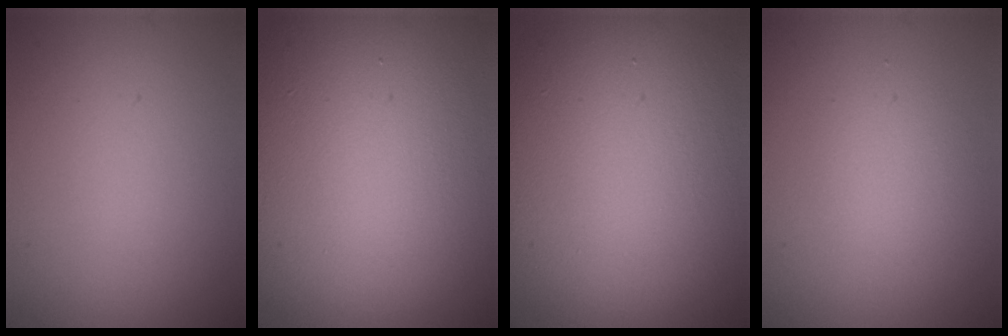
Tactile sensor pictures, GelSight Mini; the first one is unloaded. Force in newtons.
{"total": 20.4, "press": 20.3, "slide": 1.5}
{"total": 15.6, "press": 15.6, "slide": 0.7}
{"total": 2.0, "press": 2.0, "slide": 0.2}